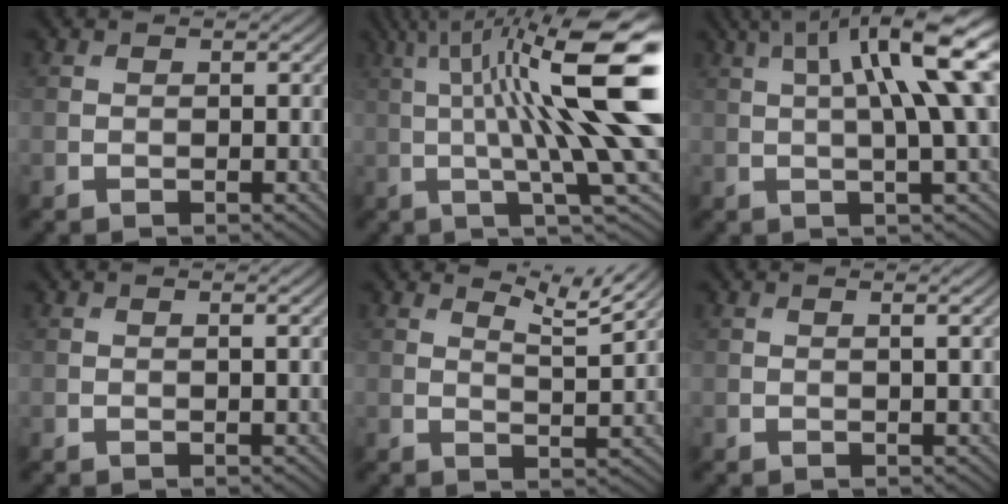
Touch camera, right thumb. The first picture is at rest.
{"total": 17.2, "force": [2.6, 3.1, 16.7], "torque": [-0.270, 0.018, 0.067]}
{"total": 11.5, "force": [3.1, 2.0, 10.9], "torque": [-0.159, 0.013, 0.053]}
{"total": 0.8, "force": [0.1, 0.0, 0.8], "torque": [-0.012, 0.003, -0.001]}
{"total": 4.2, "force": [3.3, 0.3, 2.6], "torque": [-0.055, -0.003, 0.061]}
{"total": 1.4, "force": [0.3, 0.2, 1.4], "torque": [-0.022, 0.008, -0.001]}